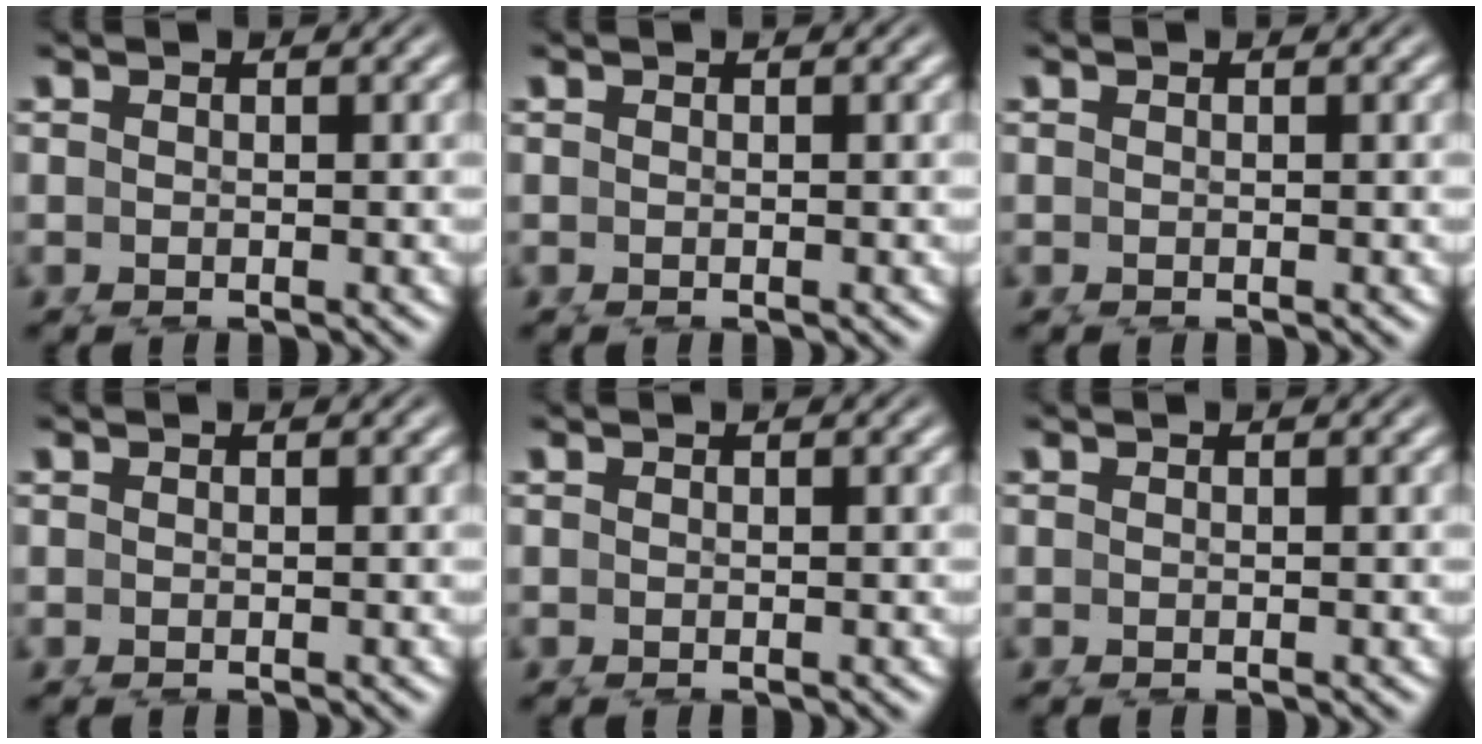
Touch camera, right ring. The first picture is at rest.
{"total": 0.0}
{"total": 0.0}
{"total": 0.0}
{"total": 0.0}
{"total": 0.0}